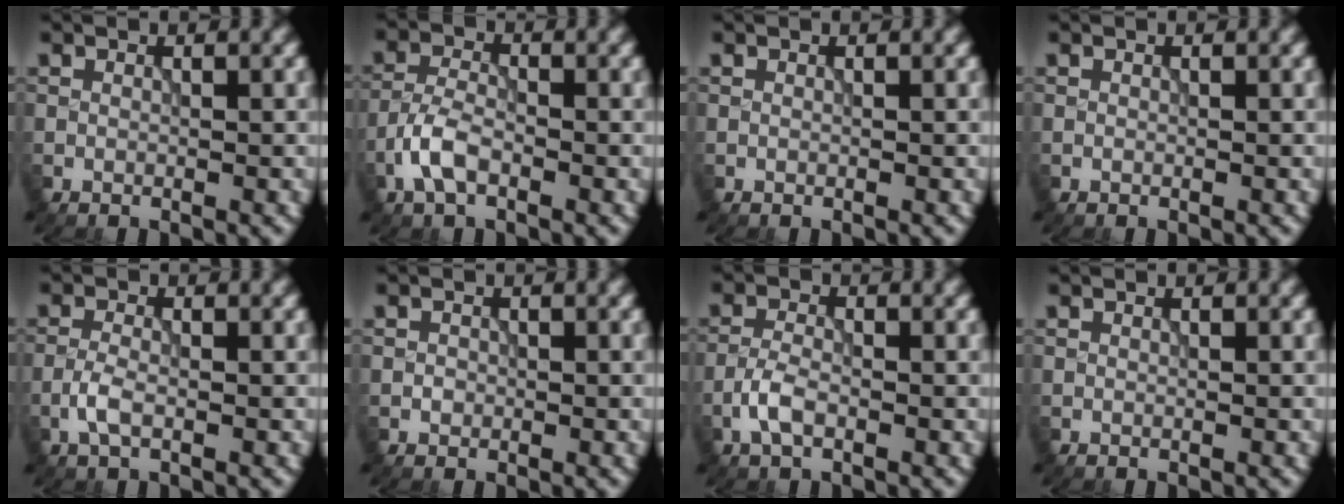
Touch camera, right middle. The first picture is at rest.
{"total": 3.3, "force": [-1.7, 1.6, 2.3], "torque": [-0.049, 0.004, -0.042]}
{"total": 0.0}
{"total": 0.0}
{"total": 2.1, "force": [-0.9, 0.8, 1.7], "torque": [-0.039, 0.001, -0.025]}
{"total": 0.7, "force": [-0.2, 0.6, 0.2], "torque": [0.001, -0.002, -0.005]}
{"total": 2.4, "force": [-1.2, 1.1, 1.8], "torque": [-0.038, 0.003, -0.030]}
{"total": 0.0}